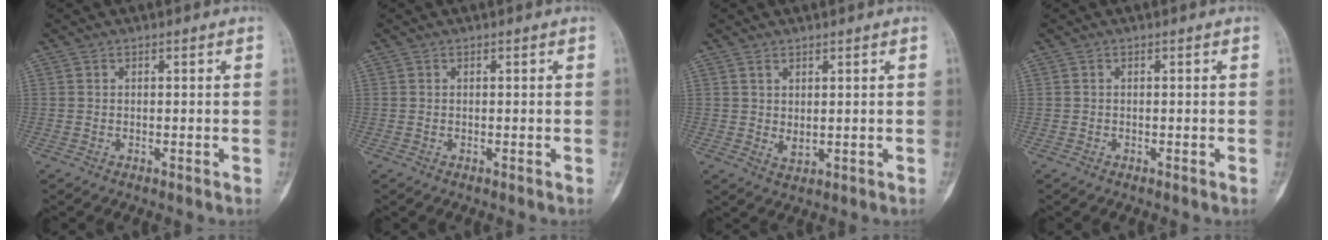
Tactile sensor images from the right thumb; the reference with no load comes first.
{"total": 0.0}
{"total": 2.1, "force": [0.7, 1.1, 1.7], "torque": [-0.030, -0.011, 0.020]}
{"total": 0.0}